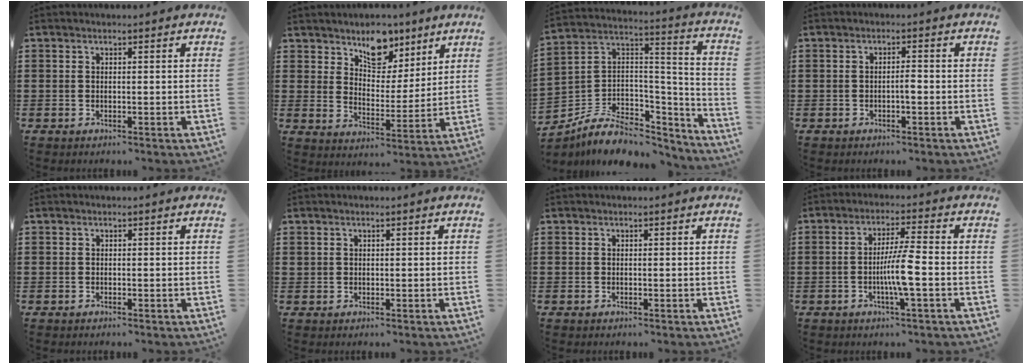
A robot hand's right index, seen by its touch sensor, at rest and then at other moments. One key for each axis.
{"total": 8.0, "fx": 5.7, "fy": 4.9, "fz": 2.7, "tx": -0.055, "ty": -0.020, "tz": 0.101}
{"total": 8.5, "fx": -4.8, "fy": 5.5, "fz": 4.4, "tx": -0.091, "ty": 0.013, "tz": -0.082}
{"total": 1.6, "fx": -0.5, "fy": 0.3, "fz": 1.5, "tx": -0.028, "ty": 0.001, "tz": -0.010}
{"total": 0.0}
{"total": 0.6, "fx": 0.4, "fy": 0.5, "fz": 0.0, "tx": -0.003, "ty": 0.002, "tz": 0.008}
{"total": 0.0}
{"total": 6.1, "fx": -1.5, "fy": -0.1, "fz": 5.9, "tx": -0.116, "ty": -0.011, "tz": -0.035}